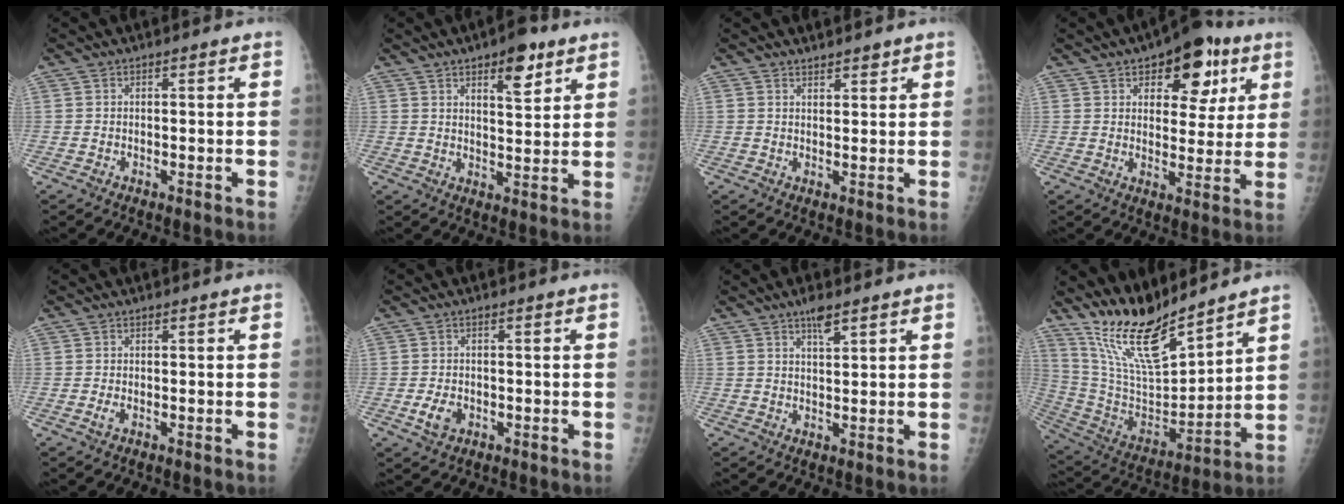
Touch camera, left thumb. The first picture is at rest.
{"total": 8.0, "force": [4.6, 3.0, 5.8], "torque": [-0.063, -0.025, 0.065]}
{"total": 2.2, "force": [1.9, 0.8, 0.6], "torque": [0.002, -0.013, 0.028]}
{"total": 13.5, "force": [6.7, 7.3, 9.2], "torque": [-0.072, -0.019, 0.091]}
{"total": 1.0, "force": [-0.2, 0.4, 0.9], "torque": [-0.020, 0.000, -0.005]}
{"total": 3.5, "force": [-1.1, 2.5, 2.2], "torque": [-0.037, 0.002, -0.017]}
{"total": 3.6, "force": [2.4, 0.9, 2.5], "torque": [-0.037, -0.010, 0.042]}
{"total": 17.6, "force": [14.5, 3.9, 9.1], "torque": [-0.140, -0.087, 0.288]}